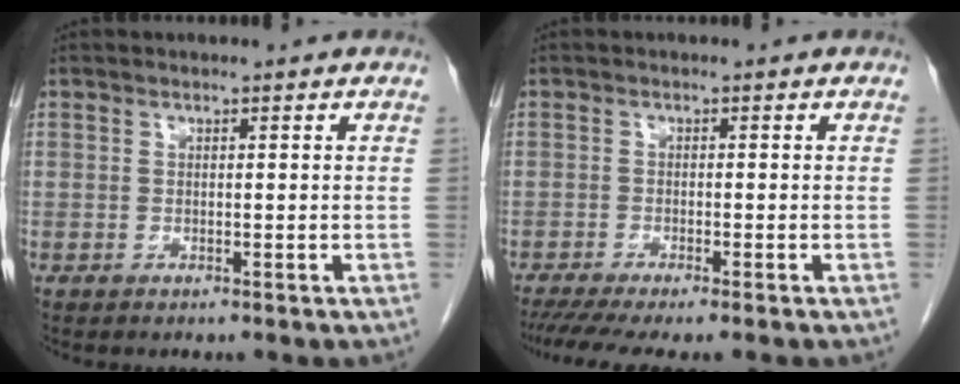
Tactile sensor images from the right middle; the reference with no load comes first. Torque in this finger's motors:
{"motor_torque": [0.99, -0.82, 0.22, 0.07]}